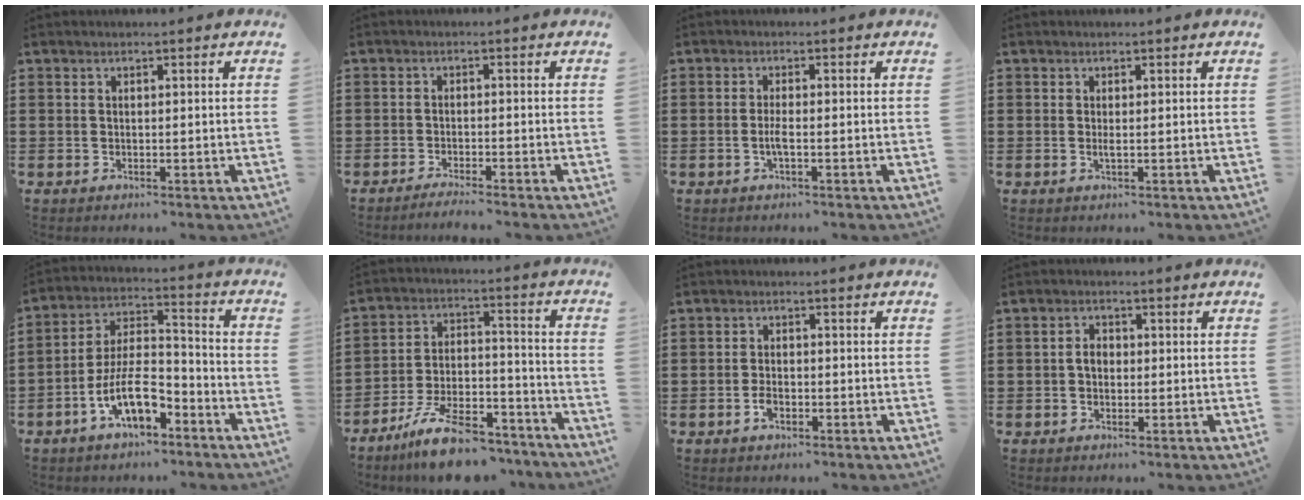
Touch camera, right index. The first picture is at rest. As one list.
[{"total": 2.0, "force": [-1.9, -0.3, 0.5], "torque": [-0.008, -0.001, -0.037]}, {"total": 2.3, "force": [-0.8, 0.2, 2.2], "torque": [-0.055, -0.007, -0.018]}, {"total": 0.8, "force": [-0.1, 0.0, 0.8], "torque": [-0.015, -0.004, 0.000]}, {"total": 10.5, "force": [-5.6, 4.5, 7.6], "torque": [-0.161, 0.007, -0.104]}, {"total": 11.6, "force": [-9.4, 2.9, 6.1], "torque": [-0.111, 0.039, -0.178]}, {"total": 2.2, "force": [-1.1, 1.1, 1.5], "torque": [-0.037, -0.002, -0.022]}, {"total": 1.9, "force": [-0.2, 1.2, 1.5], "torque": [-0.028, 0.004, -0.005]}]